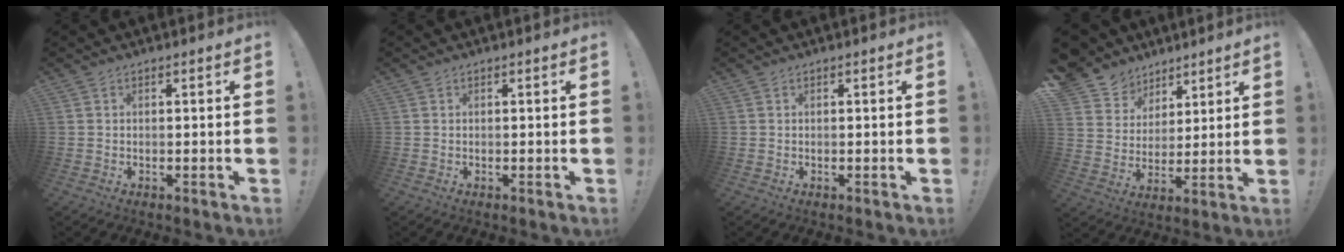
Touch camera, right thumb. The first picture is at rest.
{"total": 0.0}
{"total": 0.0}
{"total": 10.0, "force": [6.3, 7.7, 1.6], "torque": [-0.029, -0.055, 0.128]}